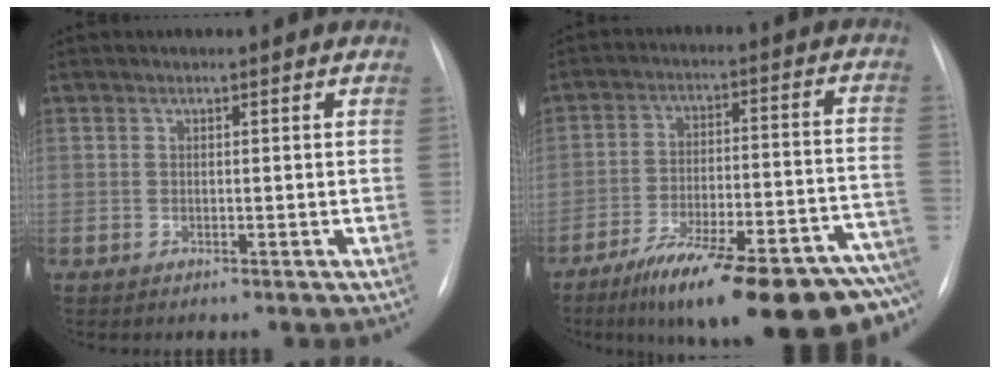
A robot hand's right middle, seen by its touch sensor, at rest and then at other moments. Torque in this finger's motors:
{"motor_torque": [1.13, -1.01, 0.71, 0.16]}